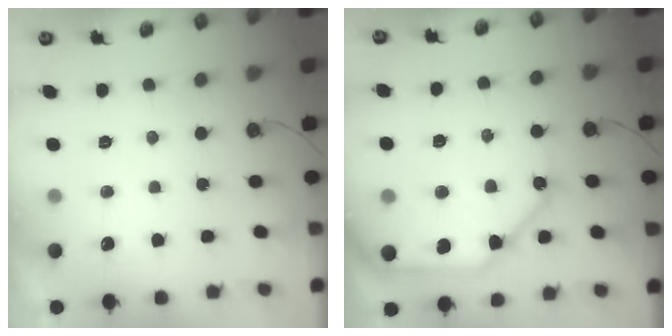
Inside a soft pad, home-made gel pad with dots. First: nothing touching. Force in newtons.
{"total": 15.9, "press": 15.7, "slide": 2.1}